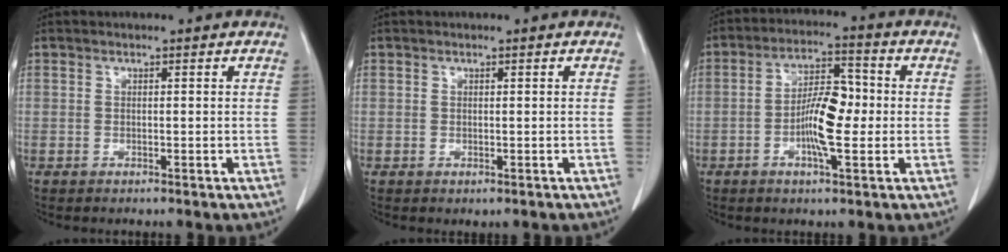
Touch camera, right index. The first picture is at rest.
{"total": 0.7, "force": [-0.1, 0.6, 0.1], "torque": [-0.001, 0.003, 0.000]}
{"total": 8.6, "force": [-1.1, 2.4, 8.1], "torque": [-0.149, 0.013, -0.021]}